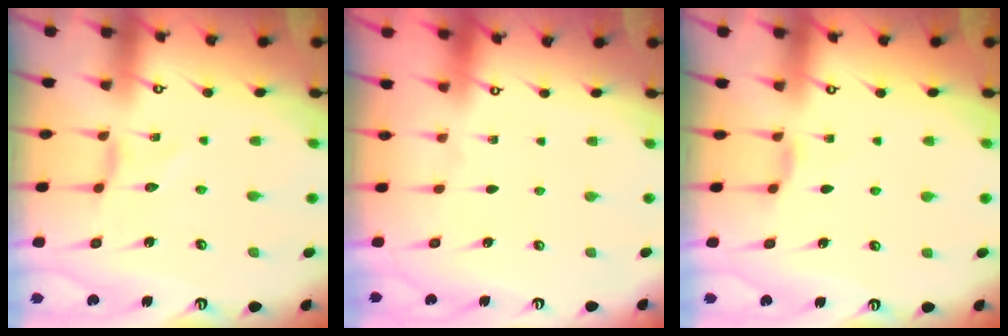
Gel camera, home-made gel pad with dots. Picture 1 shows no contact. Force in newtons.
{"total": 0.0}
{"total": 2.7, "press": 2.7, "slide": 0.3}